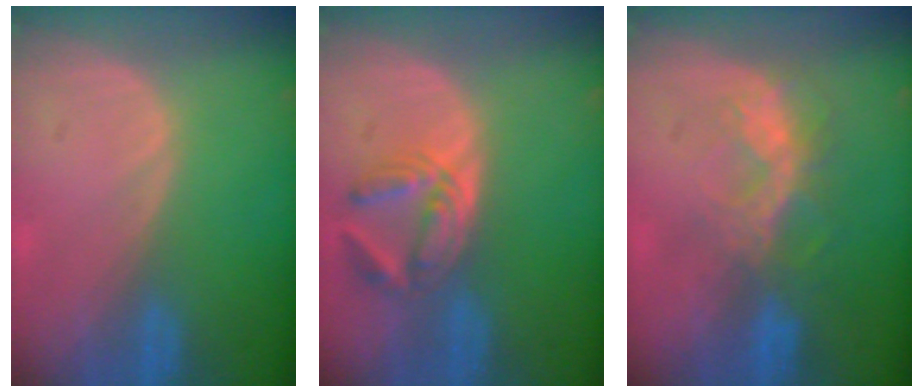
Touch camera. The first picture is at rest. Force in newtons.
{"total": 5.5, "press": 5.3, "slide": 1.4}
{"total": 6.4, "press": 6.1, "slide": 2.0}